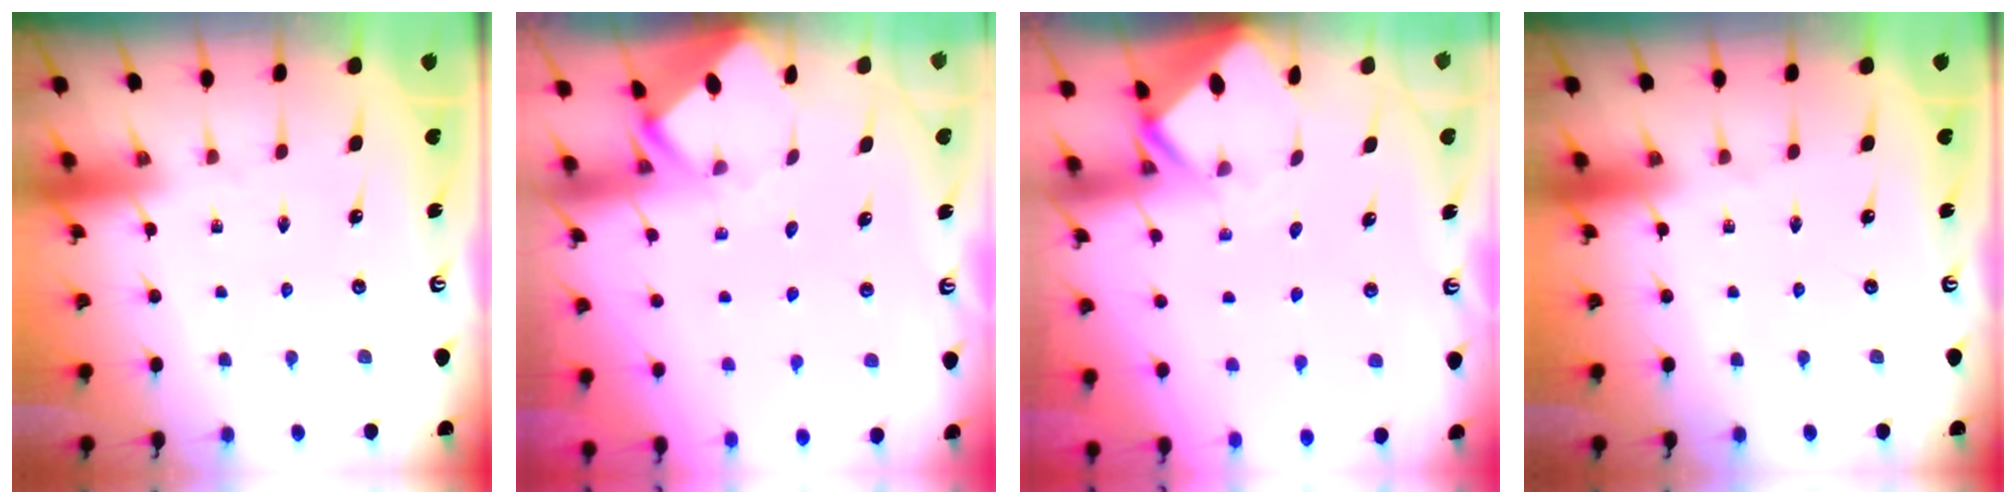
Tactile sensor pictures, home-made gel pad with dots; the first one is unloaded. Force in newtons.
{"total": 3.0, "press": 3.0, "slide": 0.1}
{"total": 2.7, "press": 2.7, "slide": 0.2}
{"total": 0.0}